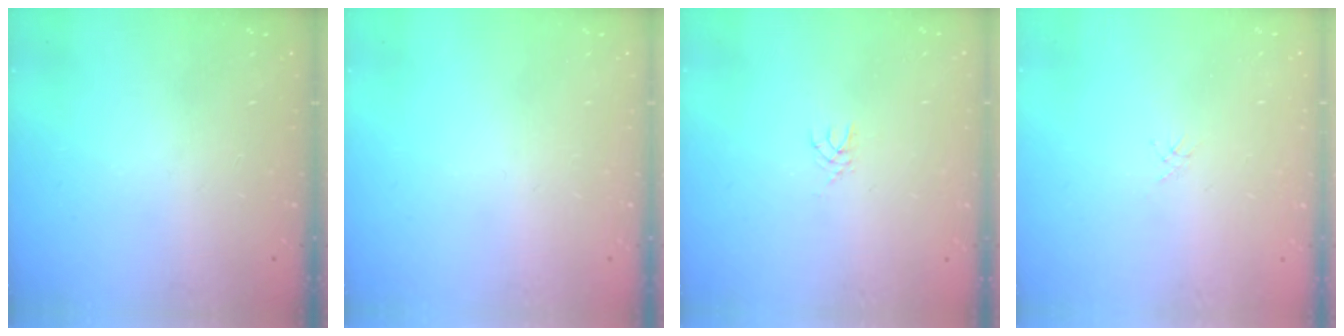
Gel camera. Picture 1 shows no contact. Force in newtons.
{"total": 0.0}
{"total": 2.5, "press": 2.4, "slide": 0.4}
{"total": 1.3, "press": 1.2, "slide": 0.3}